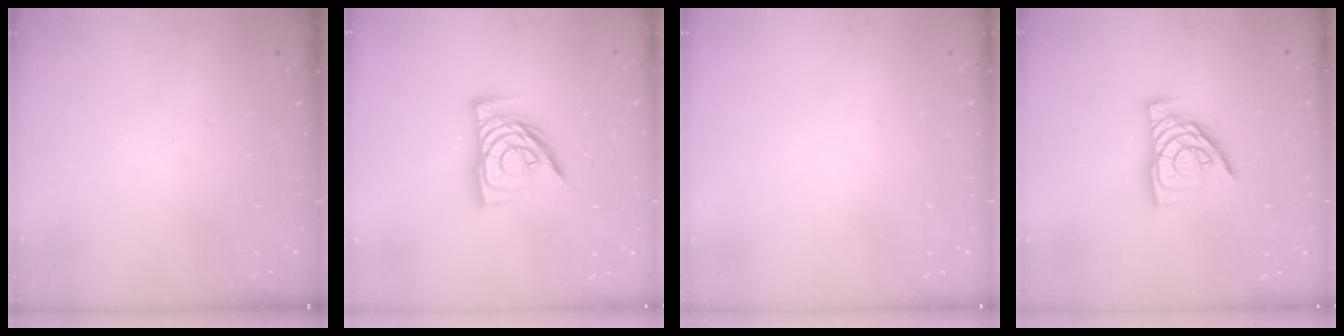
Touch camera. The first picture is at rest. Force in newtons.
{"total": 13.3, "press": 13.2, "slide": 1.5}
{"total": 1.8, "press": 1.6, "slide": 0.6}
{"total": 12.1, "press": 12.0, "slide": 1.4}